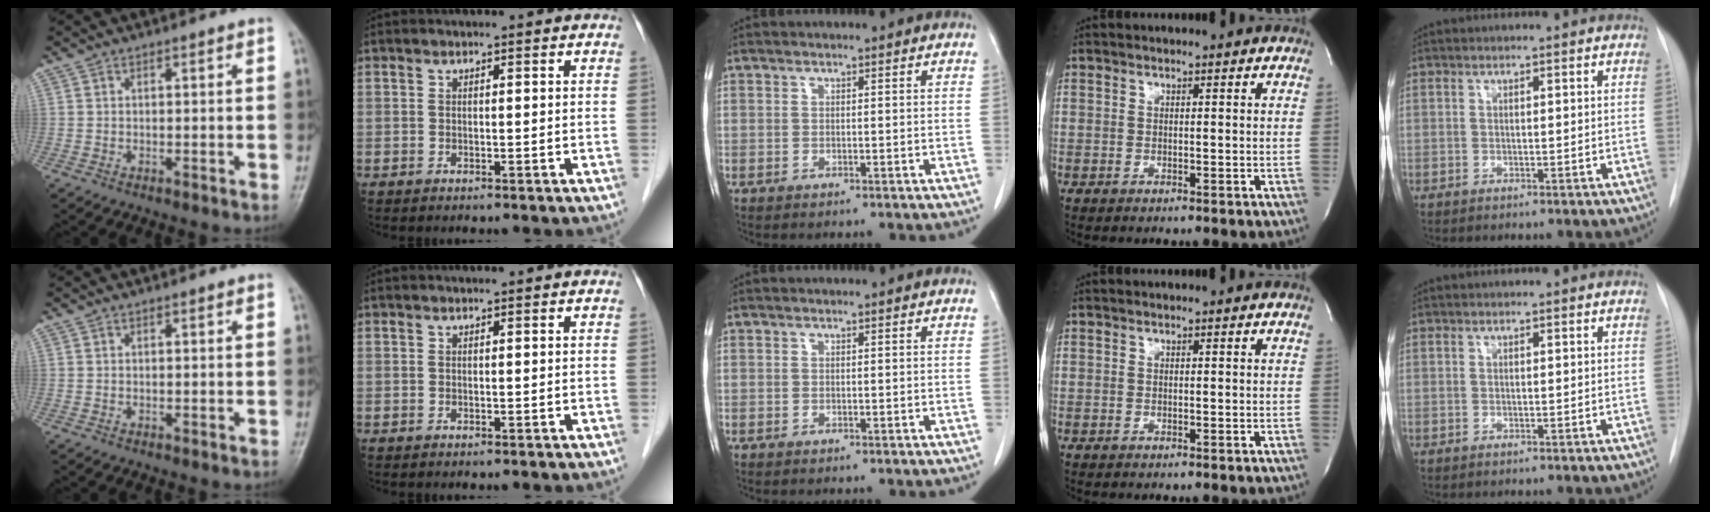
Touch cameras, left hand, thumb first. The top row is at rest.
{"index": {"total": 0.6, "force": [-0.6, -0.1, 0.0], "torque": [0.001, -0.006, -0.010]}}